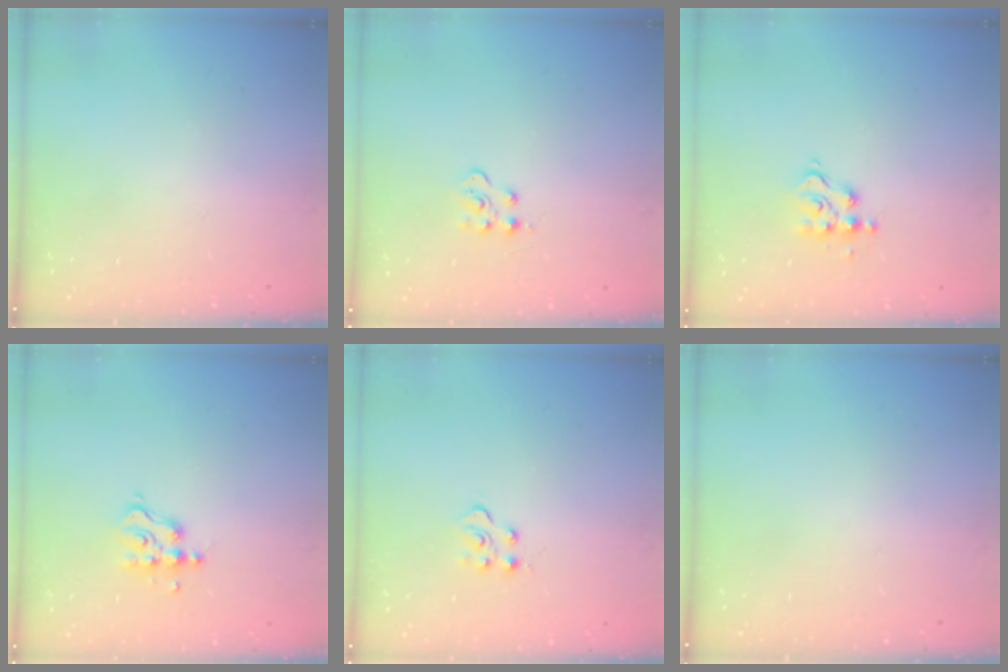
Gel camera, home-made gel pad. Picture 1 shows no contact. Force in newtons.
{"total": 3.3, "press": 3.3, "slide": 0.3}
{"total": 5.7, "press": 5.7, "slide": 0.3}
{"total": 5.9, "press": 5.9, "slide": 0.3}
{"total": 4.9, "press": 4.9, "slide": 0.3}
{"total": 0.0}